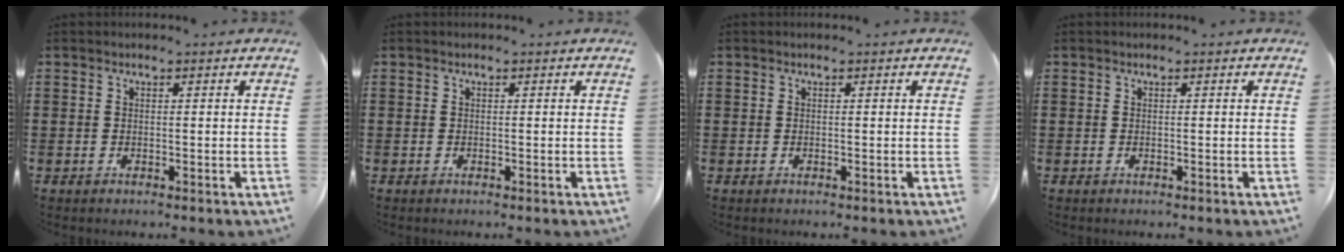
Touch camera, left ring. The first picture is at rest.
{"total": 0.0}
{"total": 0.0}
{"total": 0.0}